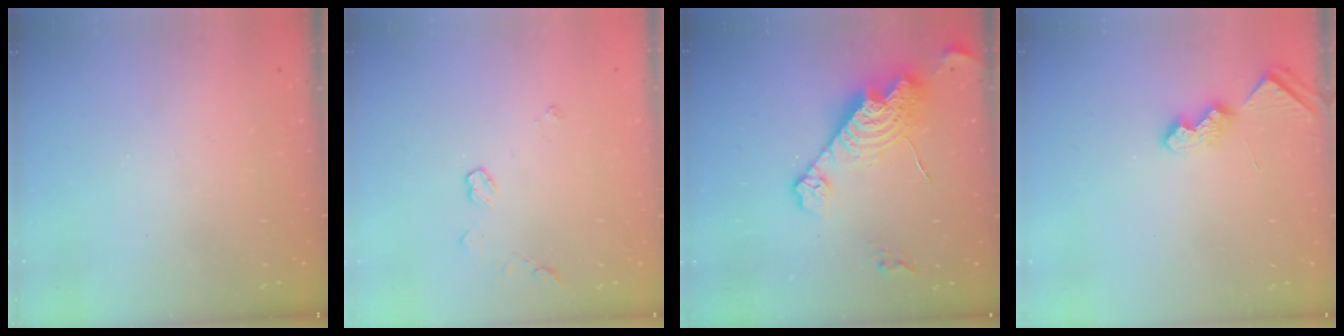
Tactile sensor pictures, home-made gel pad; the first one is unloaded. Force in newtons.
{"total": 4.5, "press": 4.5, "slide": 0.6}
{"total": 21.5, "press": 21.4, "slide": 1.6}
{"total": 6.1, "press": 6.0, "slide": 0.7}